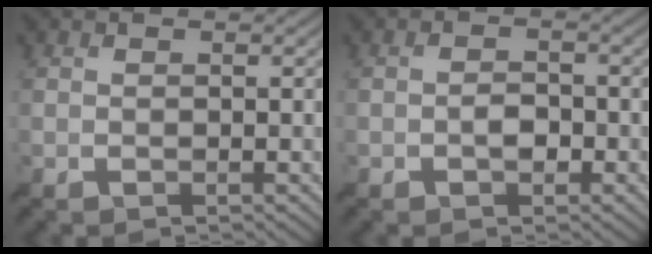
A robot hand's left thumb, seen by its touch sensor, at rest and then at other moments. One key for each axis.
{"total": 2.0, "fx": -0.8, "fy": 1.3, "fz": 1.3, "tx": -0.024, "ty": 0.002, "tz": -0.018}